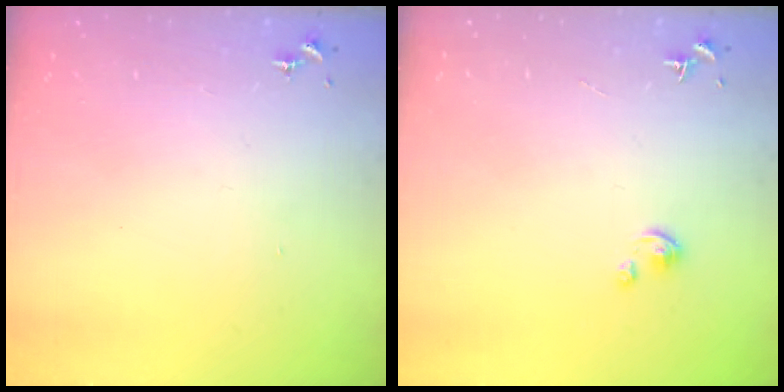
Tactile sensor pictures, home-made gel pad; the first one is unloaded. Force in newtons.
{"total": 2.7, "press": 2.7, "slide": 0.3}